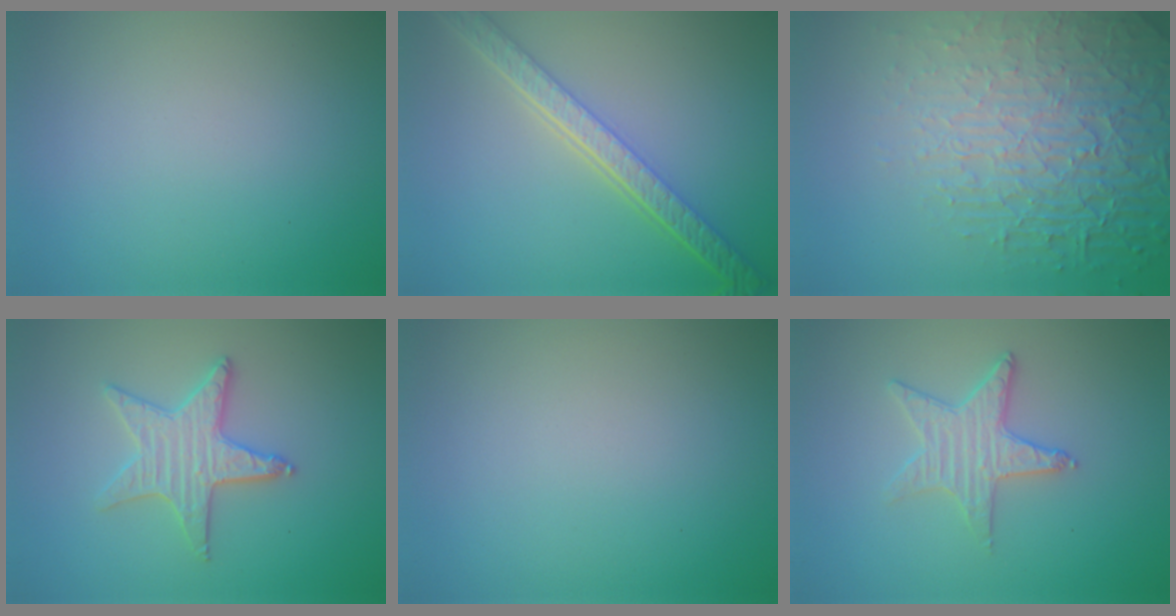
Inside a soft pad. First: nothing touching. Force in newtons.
{"total": 5.5, "press": 4.3, "slide": 3.4}
{"total": 8.8, "press": 6.0, "slide": 6.5}
{"total": 3.1, "press": 3.1, "slide": 0.2}
{"total": 0.0}
{"total": 2.8, "press": 2.8, "slide": 0.4}